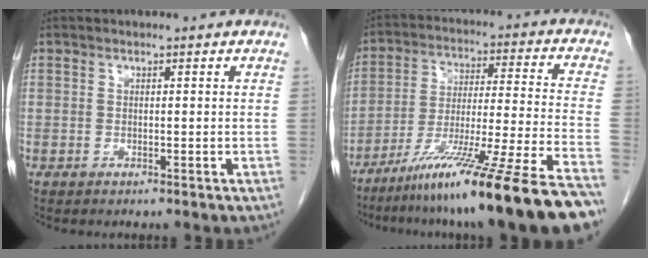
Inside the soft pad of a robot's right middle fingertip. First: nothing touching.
{"total": 20.6, "force": [-15.6, -2.2, 13.4], "torque": [-0.196, -0.038, -0.257]}